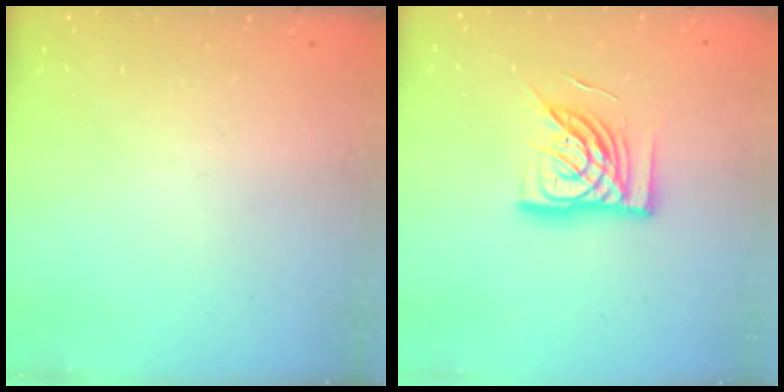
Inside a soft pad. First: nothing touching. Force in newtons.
{"total": 15.0, "press": 15.0, "slide": 1.4}